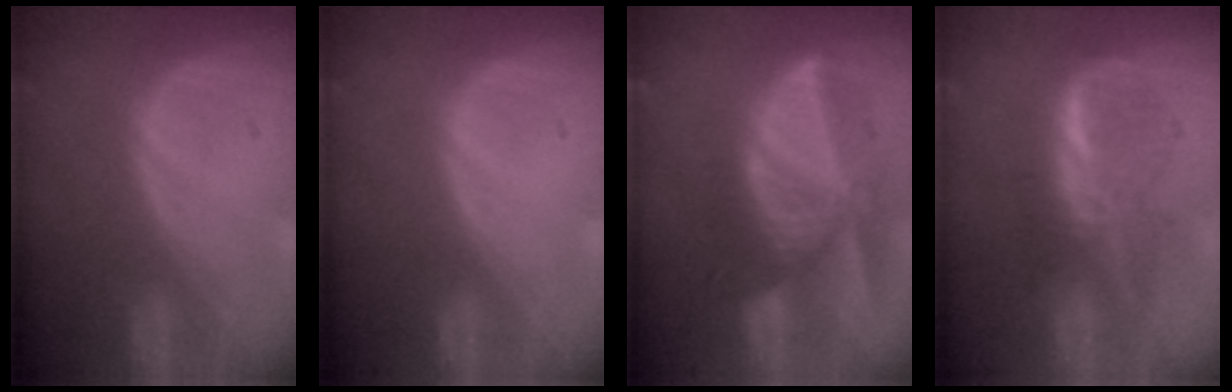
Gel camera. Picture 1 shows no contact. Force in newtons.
{"total": 0.0}
{"total": 9.2, "press": 8.3, "slide": 4.0}
{"total": 5.8, "press": 5.7, "slide": 0.8}